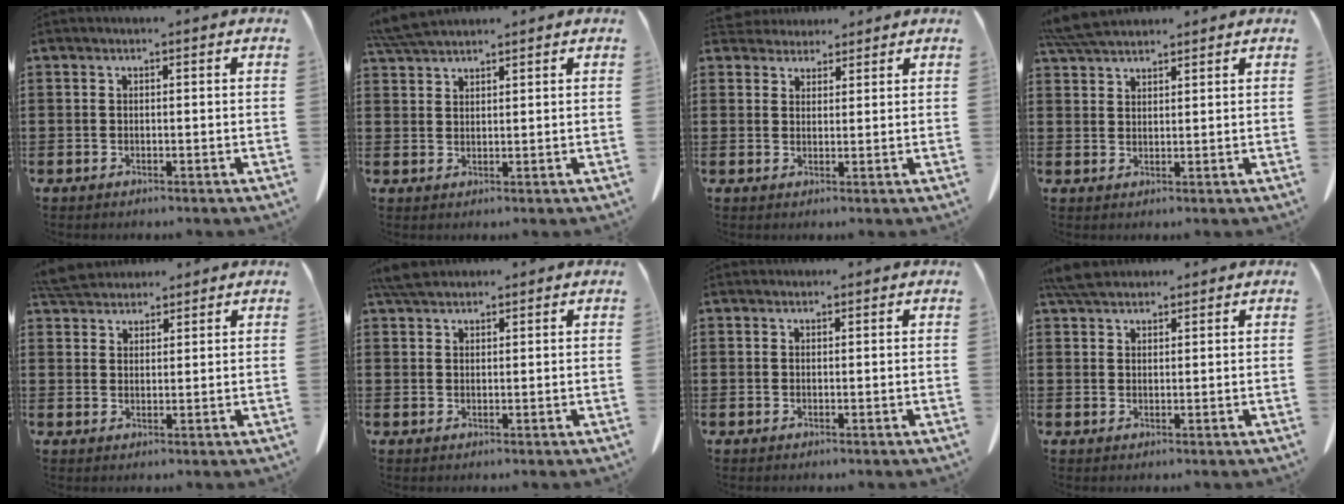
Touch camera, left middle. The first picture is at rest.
{"total": 4.4, "force": [4.0, 0.6, 1.8], "torque": [-0.048, -0.007, 0.077]}
{"total": 2.9, "force": [2.7, 1.0, 0.0], "torque": [-0.008, -0.004, 0.054]}
{"total": 5.2, "force": [4.7, 1.0, 2.0], "torque": [-0.054, -0.008, 0.091]}
{"total": 4.8, "force": [4.5, 1.2, 1.0], "torque": [-0.035, -0.007, 0.087]}
{"total": 3.6, "force": [3.1, 1.1, 1.4], "torque": [-0.037, 0.001, 0.060]}
{"total": 0.7, "force": [0.7, 0.3, 0.0], "torque": [-0.002, 0.000, 0.014]}
{"total": 4.1, "force": [3.5, 1.3, 1.6], "torque": [-0.041, -0.001, 0.069]}